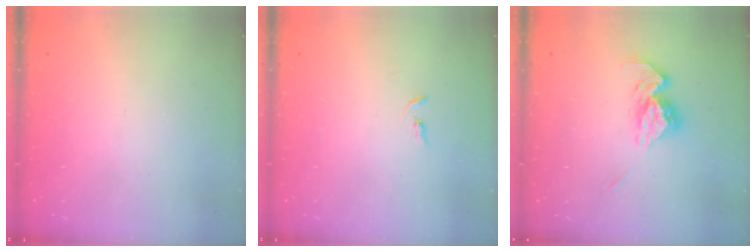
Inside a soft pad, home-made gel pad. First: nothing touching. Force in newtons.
{"total": 2.2, "press": 2.2, "slide": 0.2}
{"total": 11.8, "press": 11.8, "slide": 0.5}